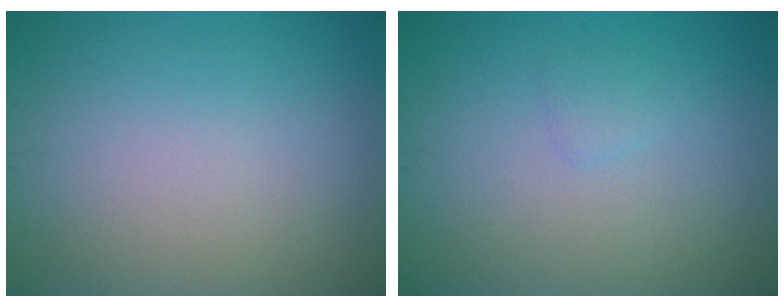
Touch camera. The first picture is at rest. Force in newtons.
{"total": 0.8, "press": 0.8, "slide": 0.0}